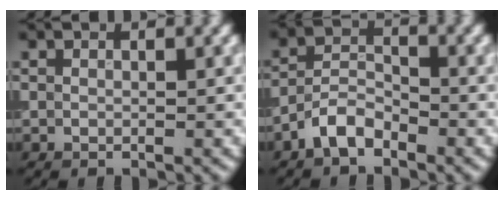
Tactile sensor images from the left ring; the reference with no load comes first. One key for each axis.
{"total": 3.1, "fx": -2.2, "fy": 1.4, "fz": 1.7, "tx": -0.031, "ty": 0.011, "tz": -0.050}